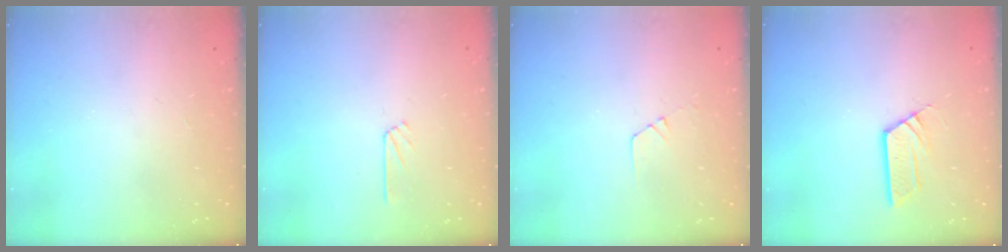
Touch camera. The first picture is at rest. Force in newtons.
{"total": 2.5, "press": 2.5, "slide": 0.2}
{"total": 4.9, "press": 4.9, "slide": 0.5}
{"total": 5.5, "press": 5.5, "slide": 0.3}